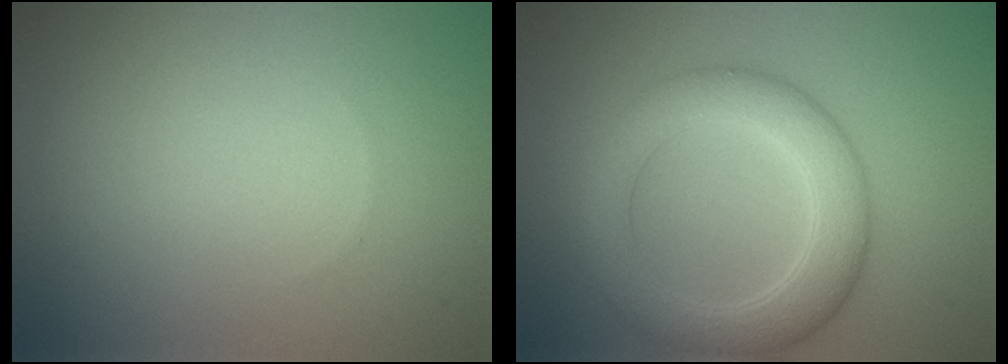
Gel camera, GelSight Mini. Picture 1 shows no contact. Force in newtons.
{"total": 5.7, "press": 5.7, "slide": 0.1}